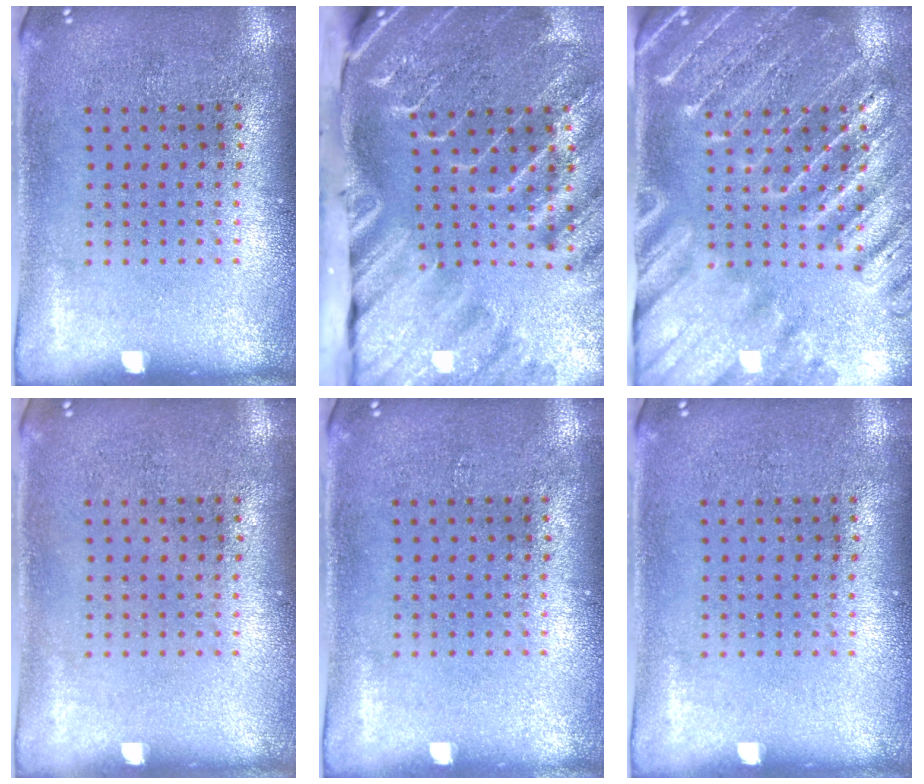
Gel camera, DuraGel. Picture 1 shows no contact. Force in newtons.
{"total": 4.8, "press": 3.5, "slide": 3.2}
{"total": 3.9, "press": 3.6, "slide": 1.7}
{"total": 0.0}
{"total": 0.0}
{"total": 0.0}